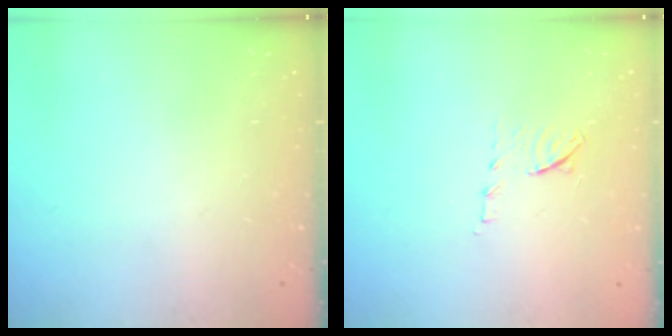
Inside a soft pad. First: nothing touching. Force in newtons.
{"total": 6.8, "press": 6.8, "slide": 0.9}